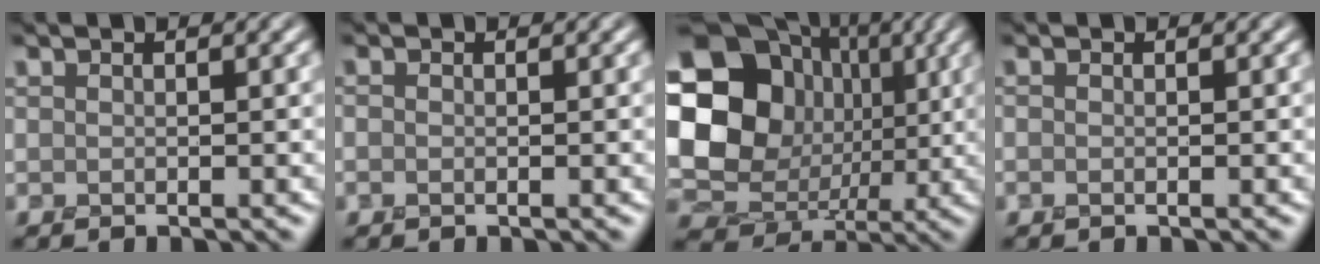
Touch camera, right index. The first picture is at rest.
{"total": 0.0}
{"total": 16.8, "force": [2.1, 13.9, 9.2], "torque": [-0.207, 0.010, 0.030]}
{"total": 0.0}